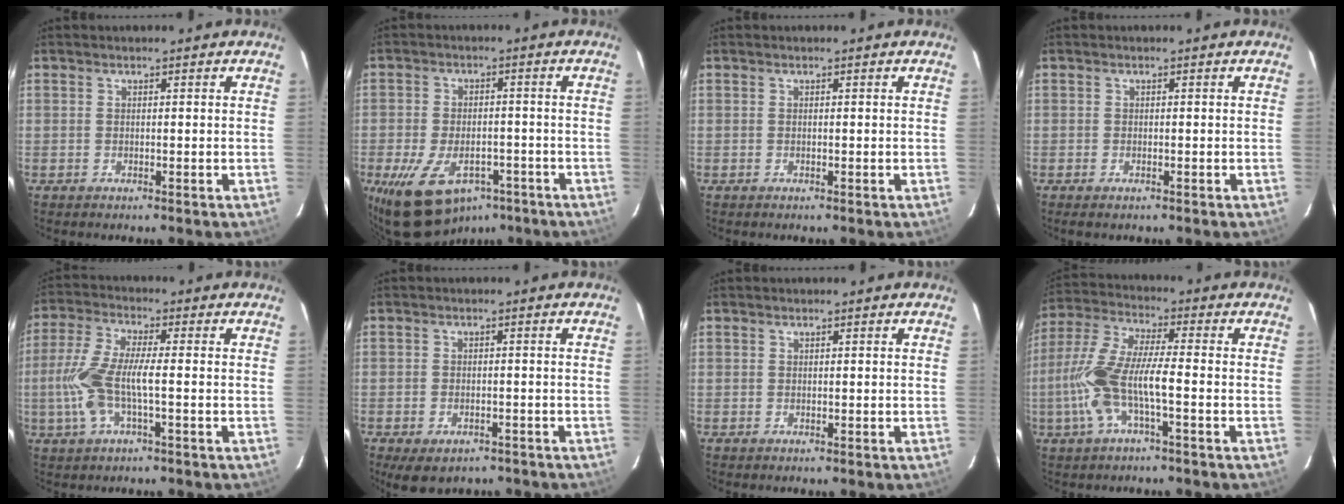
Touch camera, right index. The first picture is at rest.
{"total": 15.2, "force": [-8.5, 8.9, 8.9], "torque": [-0.193, -0.017, -0.127]}
{"total": 0.0}
{"total": 1.1, "force": [-0.8, 0.5, 0.6], "torque": [-0.012, -0.004, -0.015]}
{"total": 9.9, "force": [-1.9, 2.6, 9.4], "torque": [-0.207, 0.001, -0.036]}
{"total": 6.5, "force": [-4.3, 3.5, 3.3], "torque": [-0.060, -0.012, -0.053]}
{"total": 0.5, "force": [0.2, 0.5, 0.0], "torque": [0.003, 0.003, 0.004]}
{"total": 12.0, "force": [-3.2, 2.5, 11.3], "torque": [-0.246, 0.002, -0.062]}